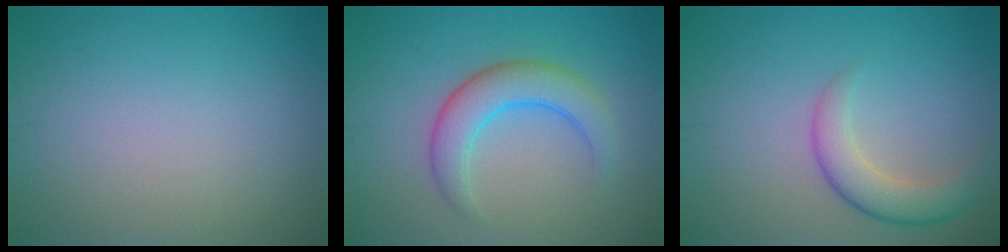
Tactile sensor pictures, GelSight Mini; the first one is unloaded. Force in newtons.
{"total": 4.4, "press": 4.4, "slide": 0.3}
{"total": 3.6, "press": 3.6, "slide": 0.2}